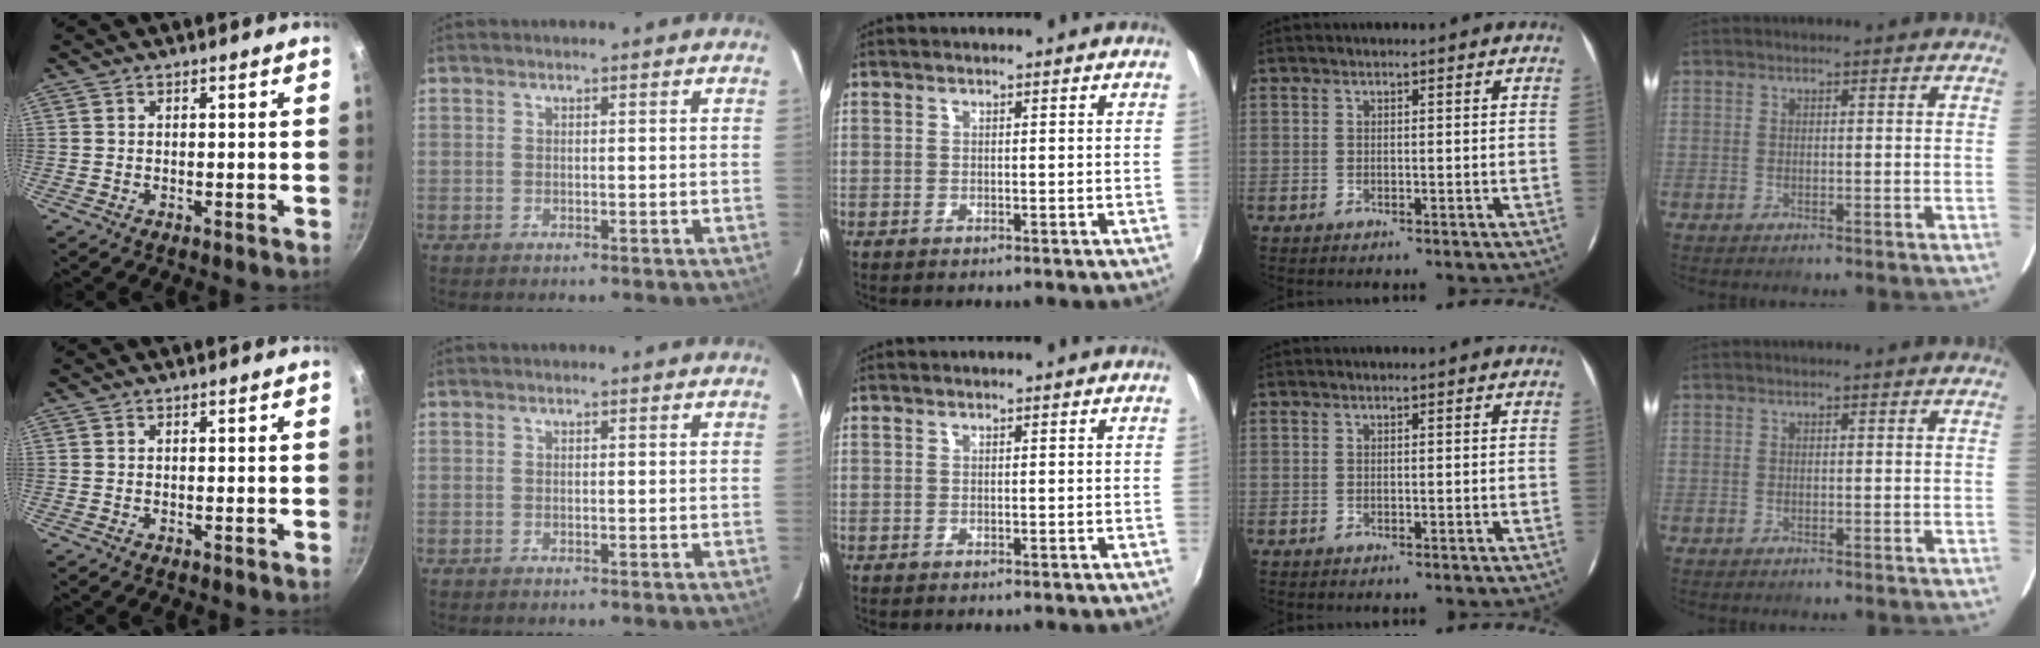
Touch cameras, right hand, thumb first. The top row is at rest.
{}